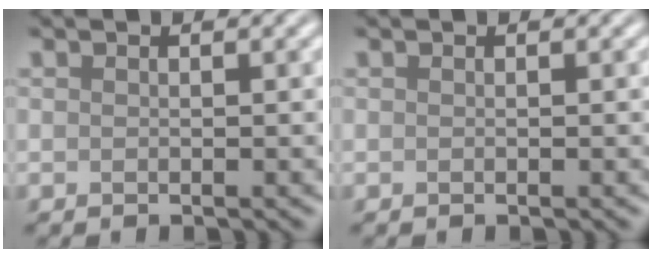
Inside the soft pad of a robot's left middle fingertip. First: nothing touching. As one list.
[{"total": 0.0}]